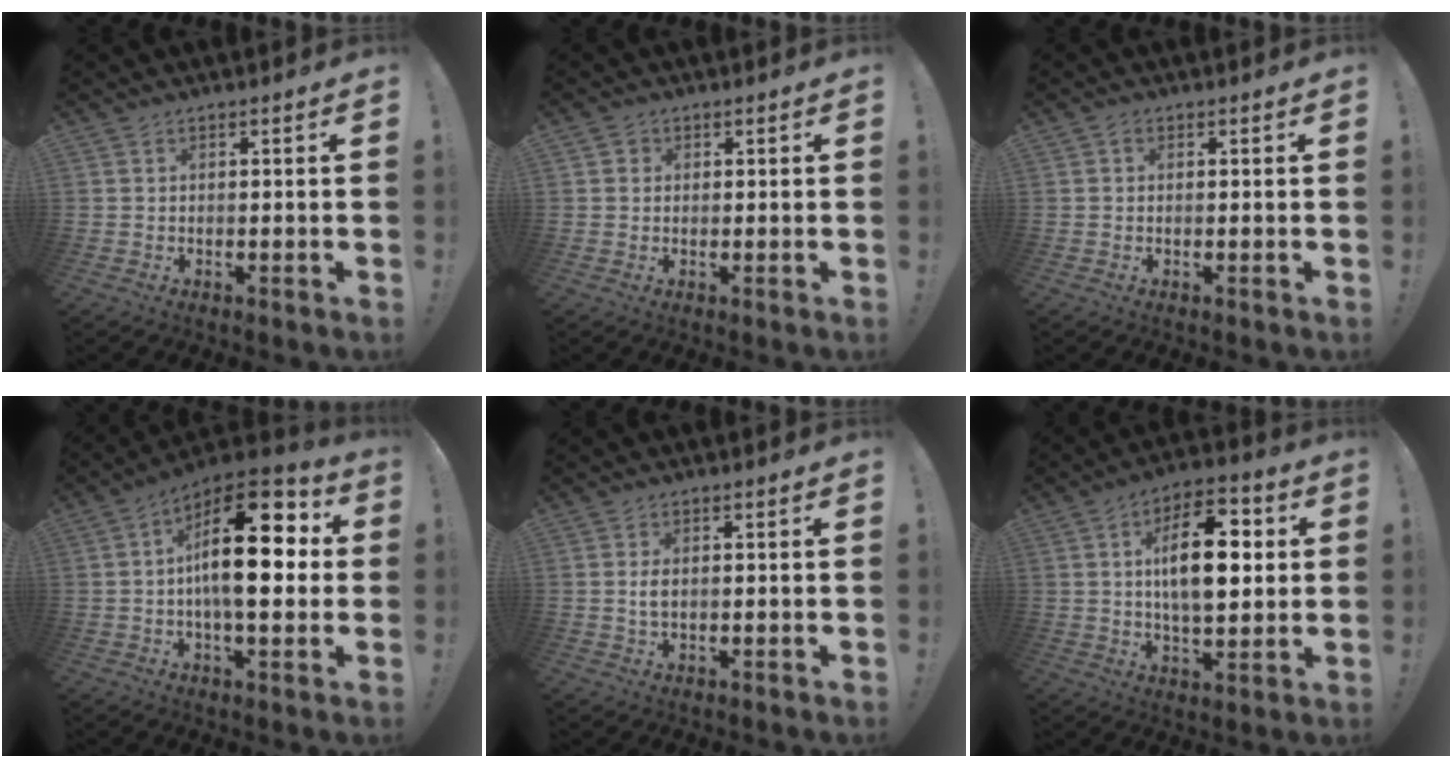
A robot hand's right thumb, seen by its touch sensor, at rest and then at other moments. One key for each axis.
{"total": 1.9, "fx": 0.6, "fy": 1.7, "fz": 0.3, "tx": -0.002, "ty": 0.000, "tz": 0.010}
{"total": 0.6, "fx": 0.0, "fy": 0.6, "fz": 0.3, "tx": 0.001, "ty": 0.000, "tz": -0.002}
{"total": 21.4, "fx": 2.4, "fy": 9.5, "fz": 19.0, "tx": -0.297, "ty": -0.003, "tz": 0.033}
{"total": 2.3, "fx": 0.0, "fy": 1.3, "fz": 1.9, "tx": -0.037, "ty": 0.003, "tz": -0.001}
{"total": 17.6, "fx": 3.0, "fy": 8.6, "fz": 15.0, "tx": -0.229, "ty": 0.001, "tz": 0.042}